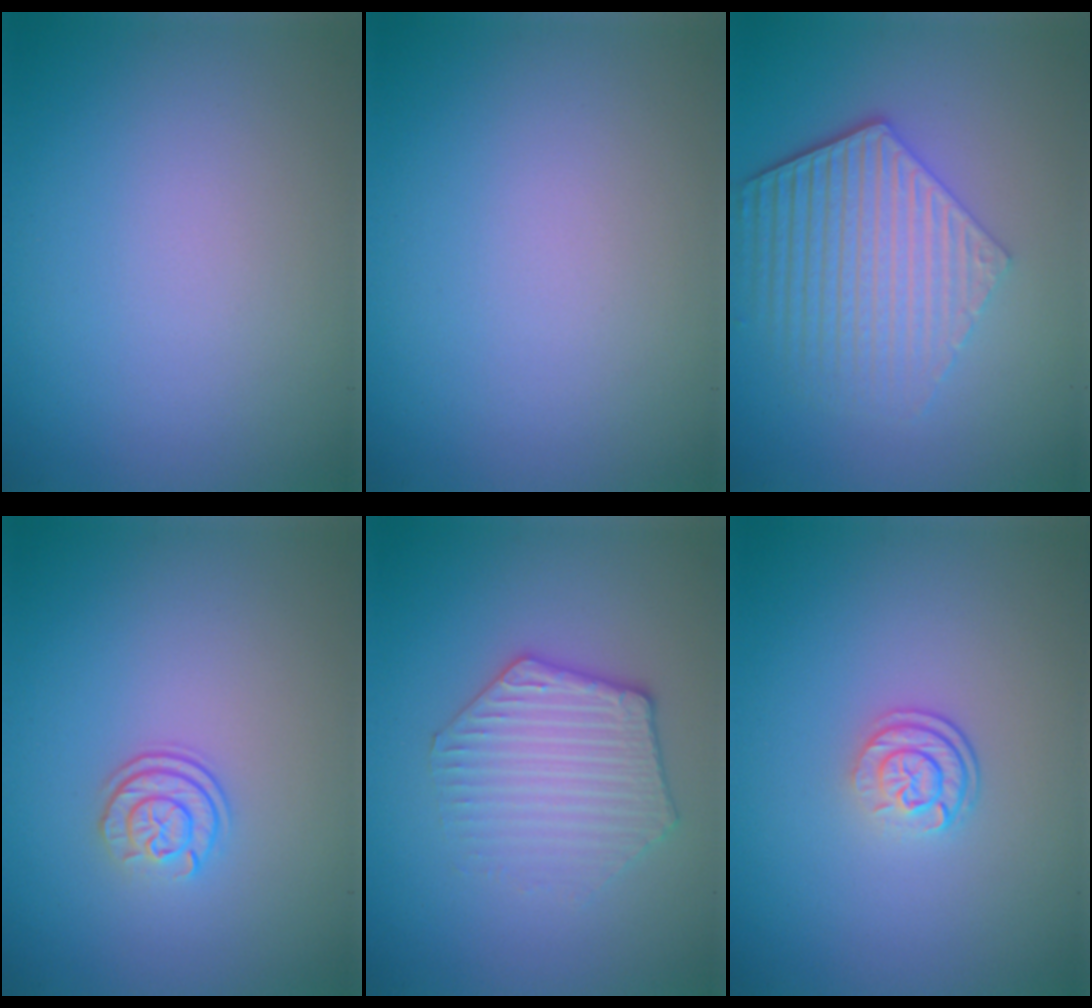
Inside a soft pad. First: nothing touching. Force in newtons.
{"total": 0.0}
{"total": 5.8, "press": 4.4, "slide": 3.8}
{"total": 2.4, "press": 1.8, "slide": 1.5}
{"total": 3.3, "press": 3.3, "slide": 0.8}
{"total": 2.6, "press": 1.9, "slide": 1.8}